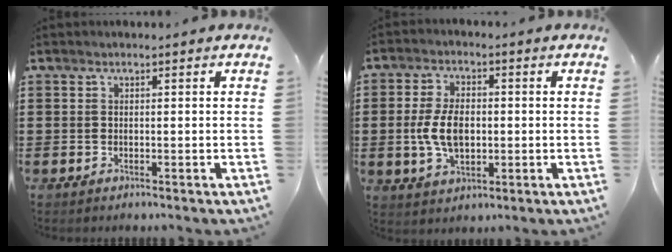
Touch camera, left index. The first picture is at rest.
{"total": 7.2, "force": [-0.3, 4.1, 5.9], "torque": [-0.123, 0.001, -0.011]}